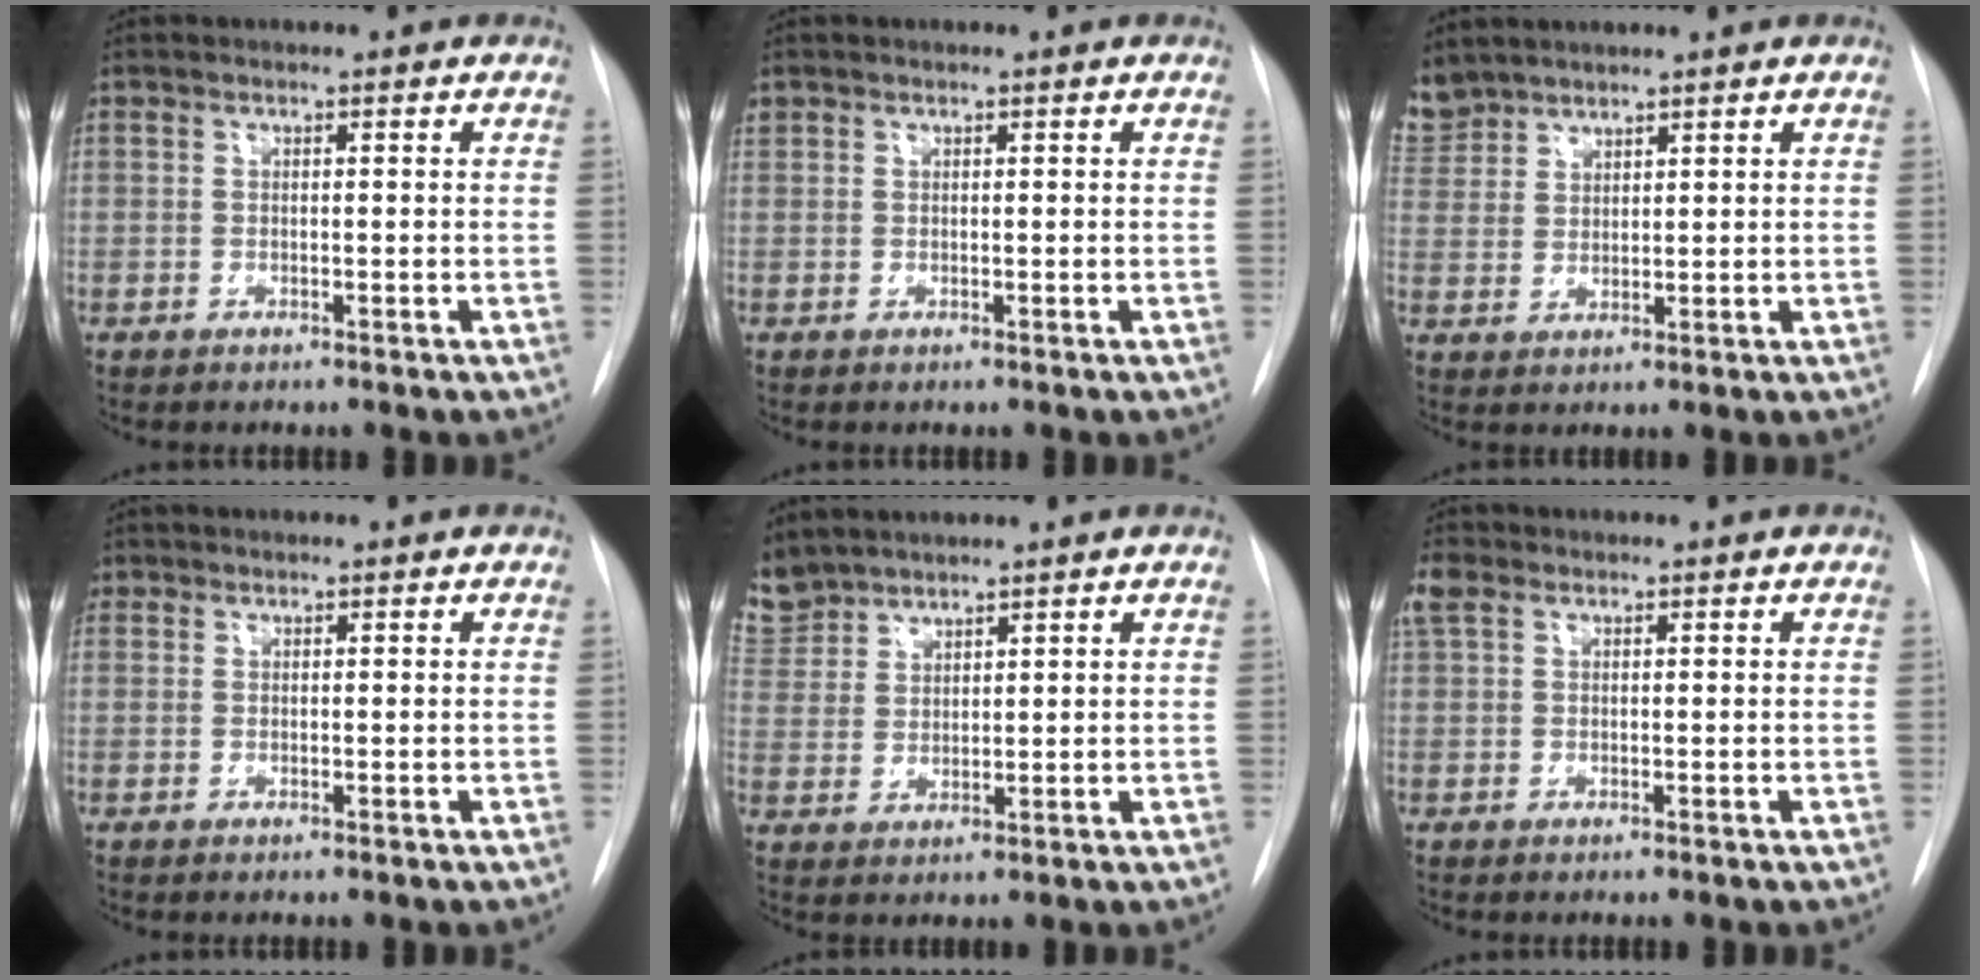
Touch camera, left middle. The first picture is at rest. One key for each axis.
{"total": 0.7, "fx": 0.5, "fy": 0.5, "fz": 0.0, "tx": 0.001, "ty": 0.011, "tz": 0.009}
{"total": 5.8, "fx": 5.3, "fy": 2.4, "fz": 0.1, "tx": -0.004, "ty": 0.010, "tz": 0.114}
{"total": 0.7, "fx": 0.4, "fy": 0.5, "fz": -0.1, "tx": 0.012, "ty": -0.001, "tz": 0.005}
{"total": 6.9, "fx": 6.3, "fy": 2.7, "fz": 0.2, "tx": -0.008, "ty": 0.006, "tz": 0.136}
{"total": 2.3, "fx": 1.3, "fy": 1.4, "fz": 1.2, "tx": -0.037, "ty": 0.023, "tz": 0.030}